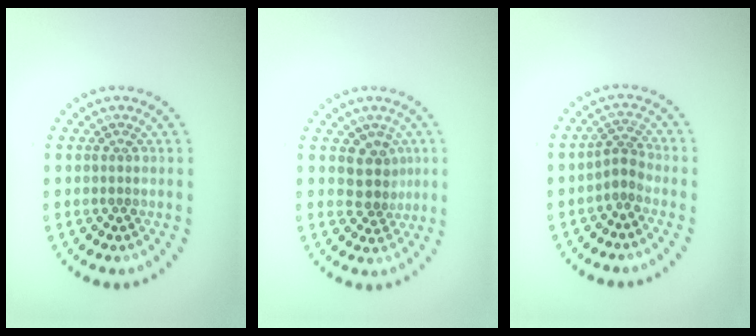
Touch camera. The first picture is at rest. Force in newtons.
{"total": 2.7, "press": 2.2, "slide": 1.6}
{"total": 1.9, "press": 1.2, "slide": 1.5}